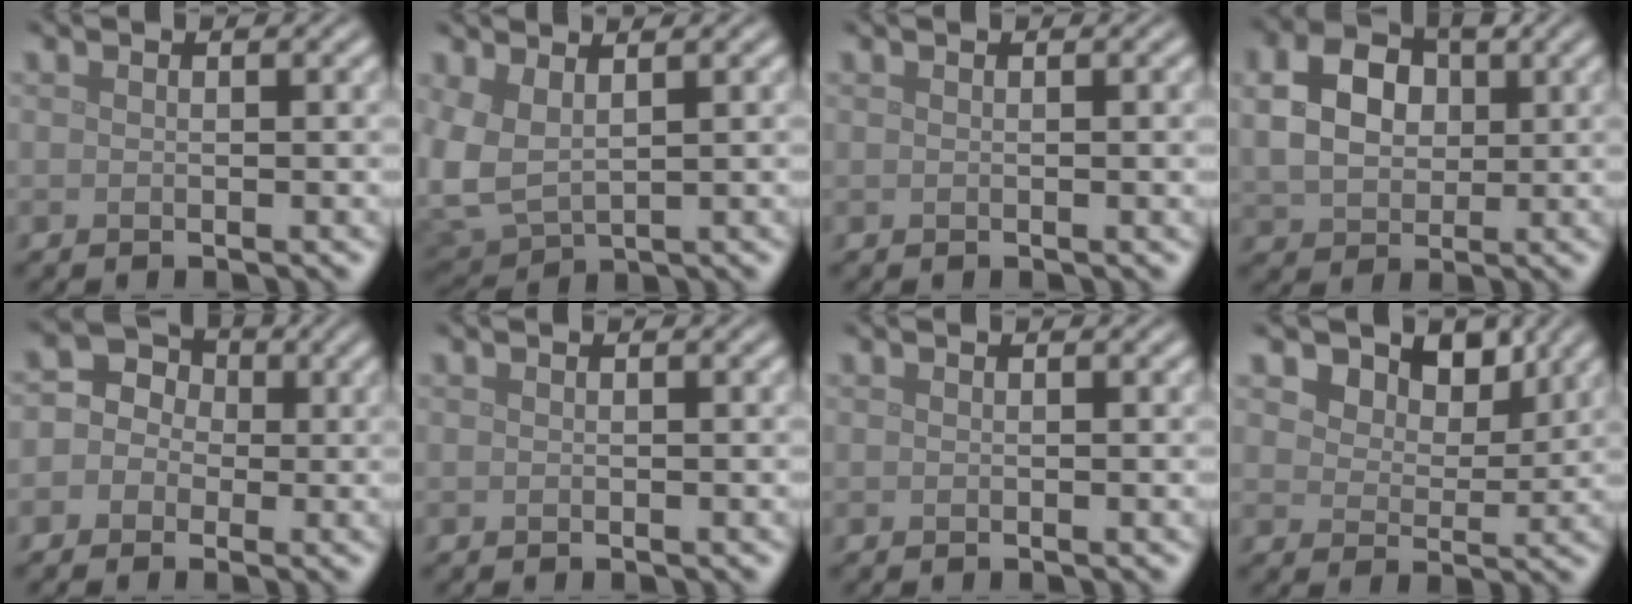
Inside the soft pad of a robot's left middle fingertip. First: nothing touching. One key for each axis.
{"total": 4.7, "fx": 1.5, "fy": 2.9, "fz": 3.4, "tx": -0.097, "ty": -0.008, "tz": 0.036}
{"total": 0.8, "fx": 0.2, "fy": 0.2, "fz": 0.7, "tx": -0.007, "ty": 0.005, "tz": 0.002}
{"total": 5.5, "fx": 1.2, "fy": 4.1, "fz": 3.5, "tx": -0.078, "ty": 0.008, "tz": 0.016}
{"total": 4.2, "fx": 0.3, "fy": 3.9, "fz": 1.5, "tx": -0.003, "ty": 0.022, "tz": -0.031}
{"total": 0.0}
{"total": 0.0}
{"total": 6.8, "fx": 4.8, "fy": 3.8, "fz": 3.2, "tx": -0.063, "ty": -0.010, "tz": 0.079}